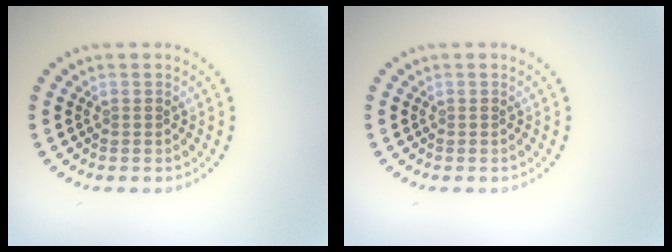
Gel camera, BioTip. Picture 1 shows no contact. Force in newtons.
{"total": 0.0}